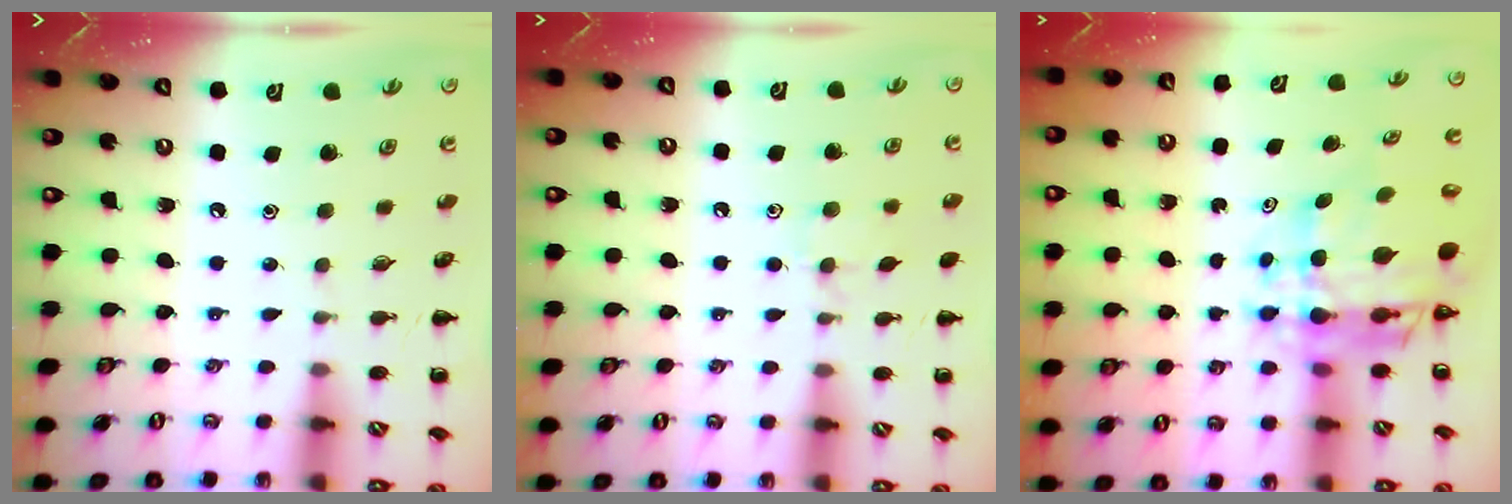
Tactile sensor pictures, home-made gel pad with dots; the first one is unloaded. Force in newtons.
{"total": 5.5, "press": 5.1, "slide": 1.9}
{"total": 9.3, "press": 8.9, "slide": 2.9}